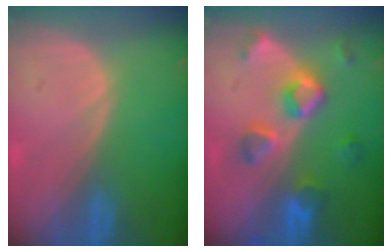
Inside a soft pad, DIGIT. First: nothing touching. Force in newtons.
{"total": 7.7, "press": 7.0, "slide": 3.2}